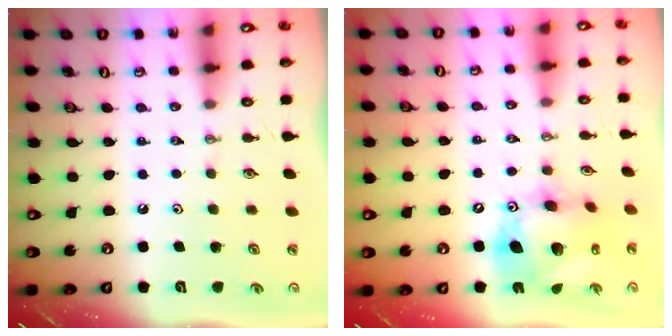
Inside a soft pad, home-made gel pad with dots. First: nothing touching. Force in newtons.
{"total": 17.0, "press": 16.9, "slide": 1.9}